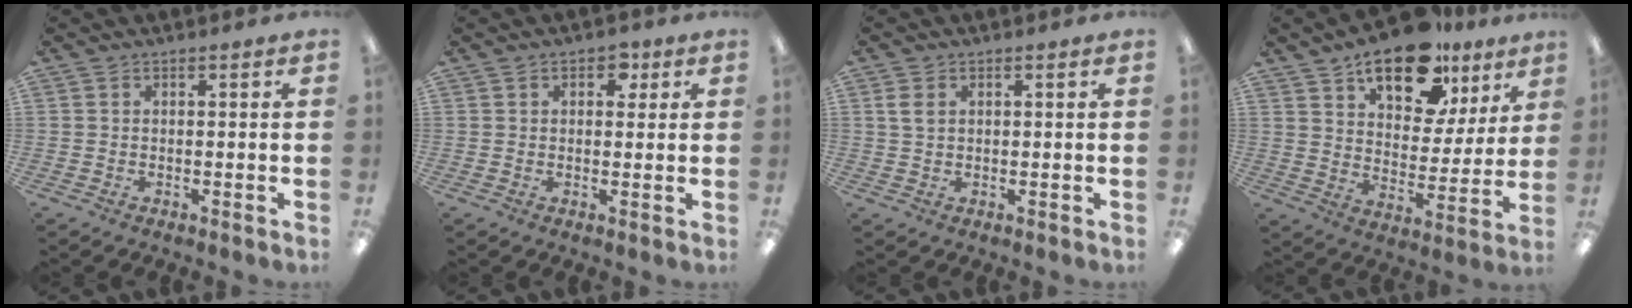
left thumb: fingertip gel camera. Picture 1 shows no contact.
{"total": 3.4, "force": [1.6, 2.2, 2.1], "torque": [-0.012, -0.004, 0.020]}
{"total": 2.8, "force": [0.9, 1.9, 1.9], "torque": [-0.042, 0.005, 0.015]}
{"total": 18.0, "force": [12.2, 9.0, 9.9], "torque": [-0.139, -0.067, 0.209]}